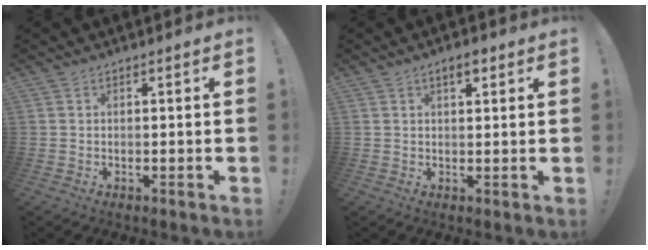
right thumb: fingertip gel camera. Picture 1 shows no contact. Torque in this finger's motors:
{"motor_torque": [-0.02, 1.08, 0.67, 0.12, 0.05]}